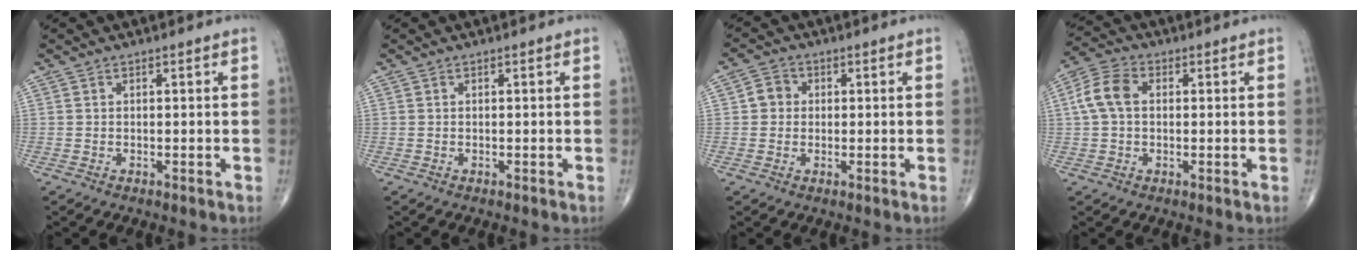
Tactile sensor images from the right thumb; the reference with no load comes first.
{"total": 0.0}
{"total": 3.4, "force": [0.3, 3.2, 1.3], "torque": [-0.005, 0.007, -0.002]}
{"total": 6.8, "force": [0.8, 4.6, 4.9], "torque": [-0.105, 0.021, 0.010]}